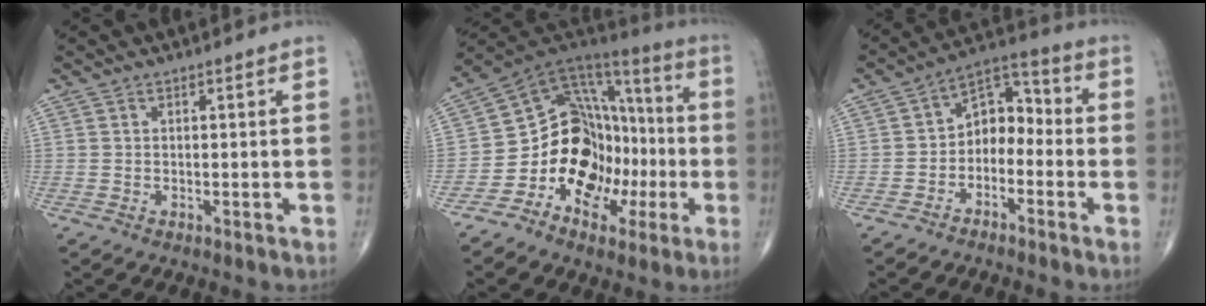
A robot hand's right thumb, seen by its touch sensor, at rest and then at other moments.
{"total": 18.2, "force": [-5.2, 13.7, 10.8], "torque": [-0.108, 0.089, -0.087]}
{"total": 8.3, "force": [-2.3, 5.9, 5.4], "torque": [-0.057, 0.049, -0.056]}